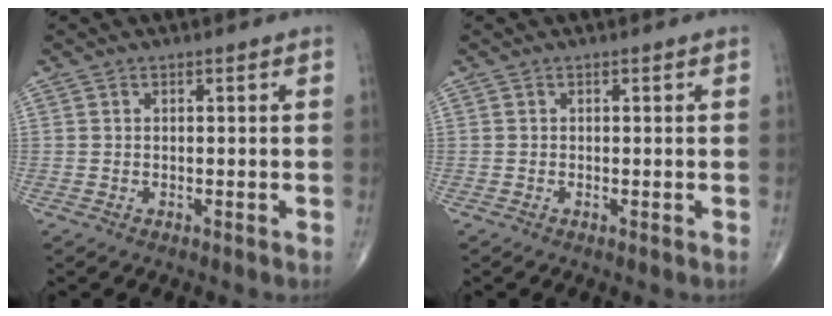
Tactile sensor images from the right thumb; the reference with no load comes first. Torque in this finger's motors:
{"motor_torque": [0.78, 0.53, -0.06, -0.15, -0.01]}